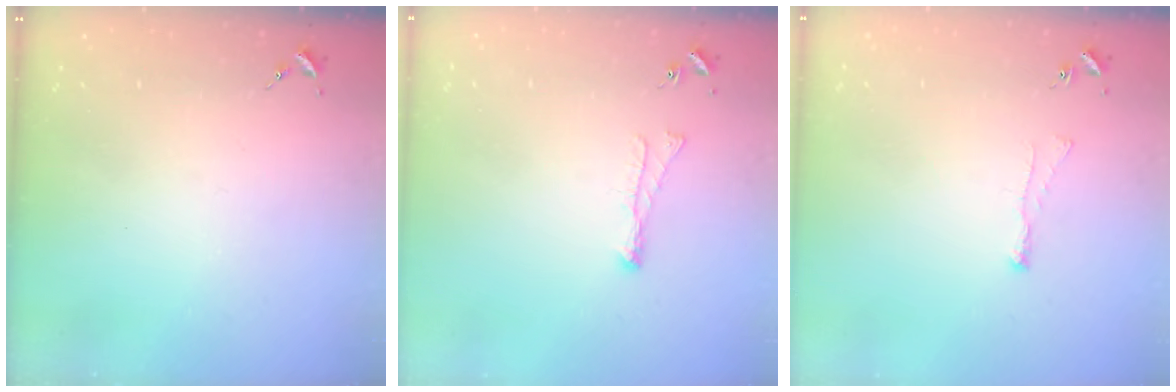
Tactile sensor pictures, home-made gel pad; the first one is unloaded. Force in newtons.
{"total": 3.8, "press": 3.8, "slide": 0.6}
{"total": 2.7, "press": 2.6, "slide": 0.7}